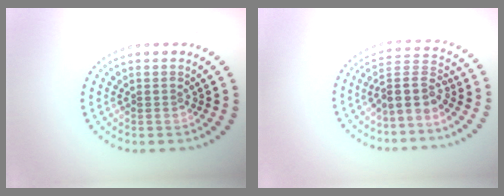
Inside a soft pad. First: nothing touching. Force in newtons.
{"total": 3.2, "press": 2.4, "slide": 2.1}